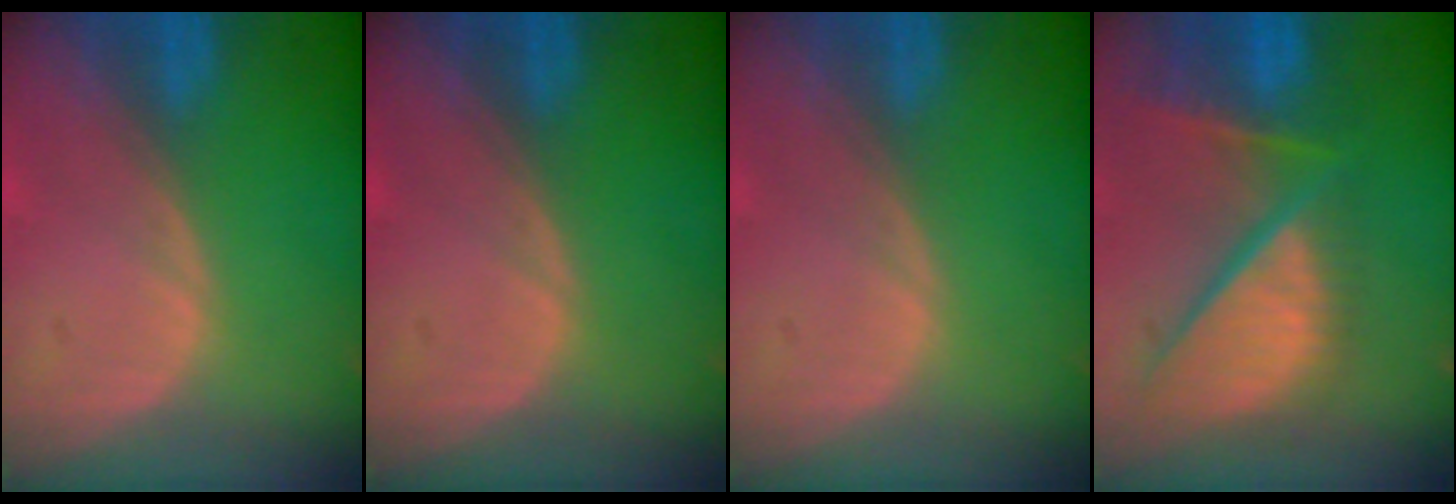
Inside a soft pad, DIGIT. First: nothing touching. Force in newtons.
{"total": 0.0}
{"total": 0.0}
{"total": 12.6, "press": 10.3, "slide": 7.2}